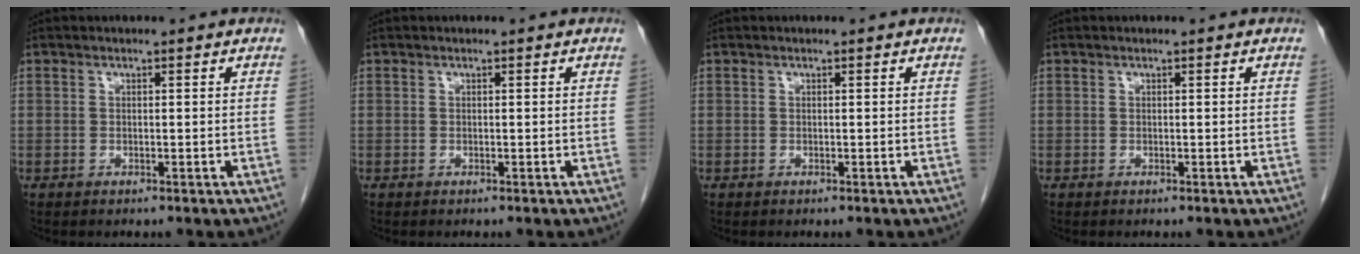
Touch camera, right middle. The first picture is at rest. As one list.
[{"total": 0.0}, {"total": 0.0}, {"total": 0.0}]